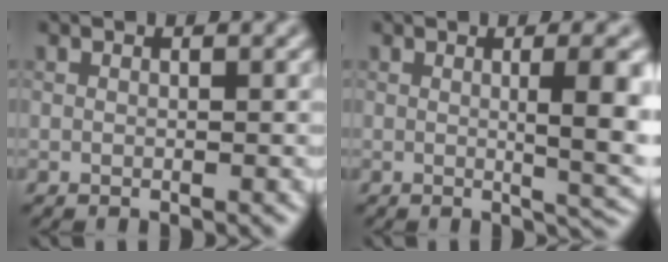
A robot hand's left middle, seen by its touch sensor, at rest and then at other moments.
{"total": 5.7, "force": [0.3, 1.4, 5.6], "torque": [-0.069, 0.001, 0.006]}